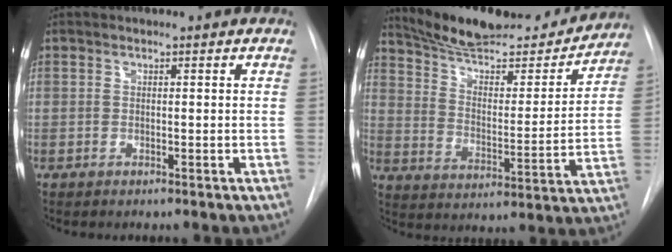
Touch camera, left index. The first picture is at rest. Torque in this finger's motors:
{"motor_torque": [-0.04, -0.56, 0.33, 0.06]}